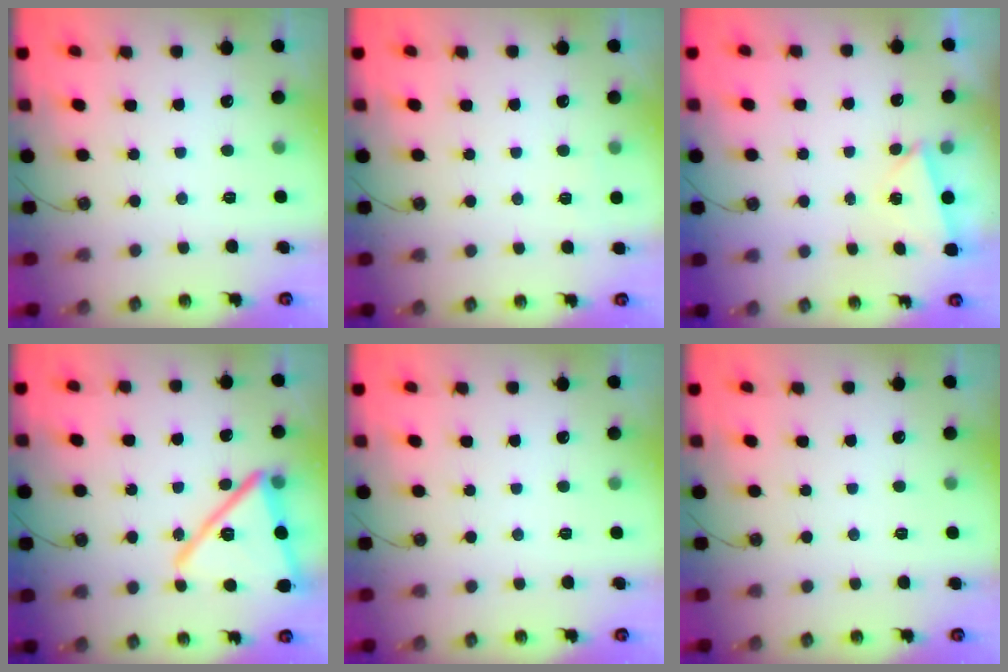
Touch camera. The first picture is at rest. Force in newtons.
{"total": 2.2, "press": 2.1, "slide": 0.2}
{"total": 2.2, "press": 1.2, "slide": 1.8}
{"total": 20.3, "press": 20.3, "slide": 1.1}
{"total": 0.0}
{"total": 0.0}